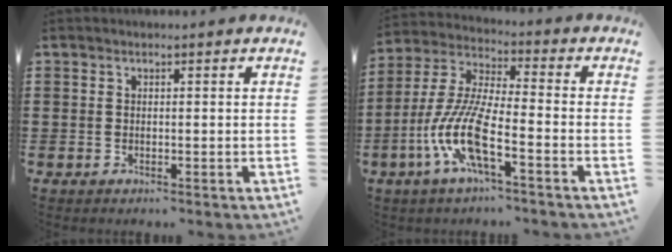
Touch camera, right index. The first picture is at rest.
{"total": 10.6, "force": [-4.9, 2.1, 9.1], "torque": [-0.221, -0.016, -0.100]}